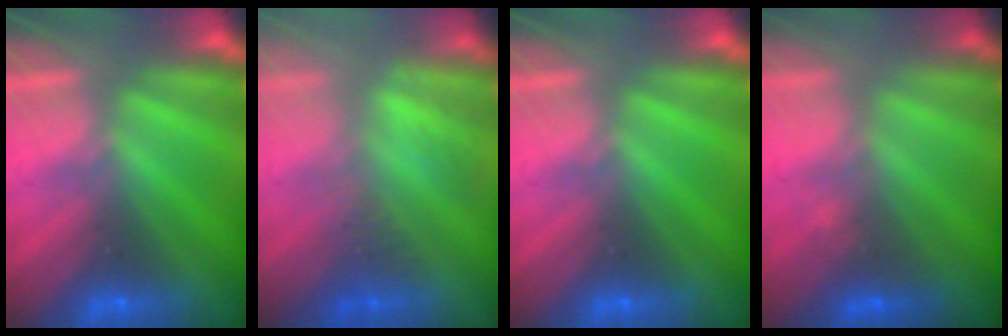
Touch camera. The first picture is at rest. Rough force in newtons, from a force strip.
{"total": 2.9}
{"total": 0.0}
{"total": 1.9}